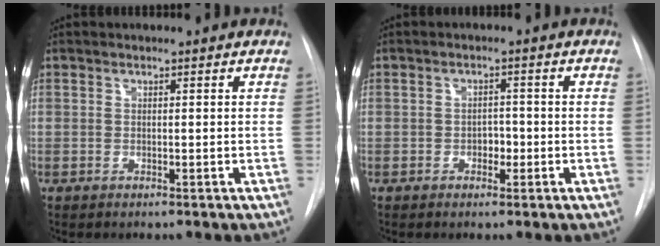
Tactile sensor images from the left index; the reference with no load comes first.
{"total": 2.1, "force": [-1.0, 1.4, 1.2], "torque": [-0.013, 0.004, -0.017]}